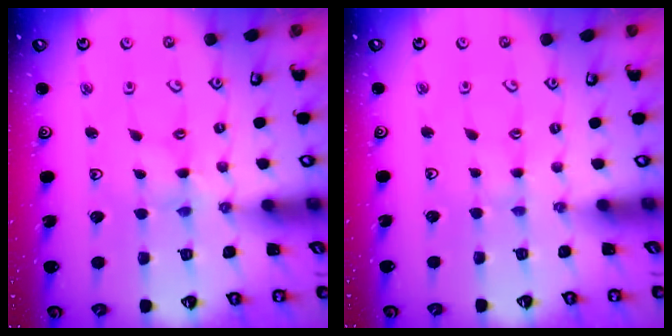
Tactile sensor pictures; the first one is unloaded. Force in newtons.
{"total": 0.9, "press": 0.9, "slide": 0.2}